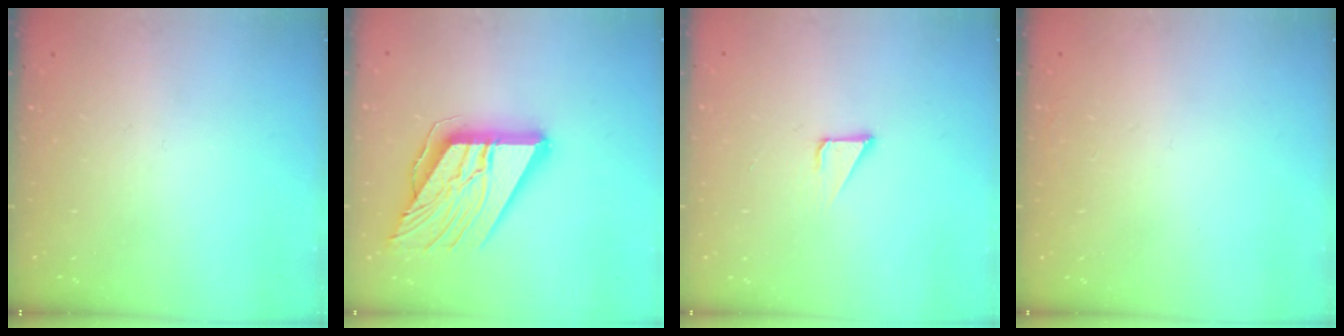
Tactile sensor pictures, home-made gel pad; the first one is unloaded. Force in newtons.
{"total": 17.6, "press": 17.4, "slide": 3.0}
{"total": 2.4, "press": 2.4, "slide": 0.1}
{"total": 1.6, "press": 1.6, "slide": 0.1}